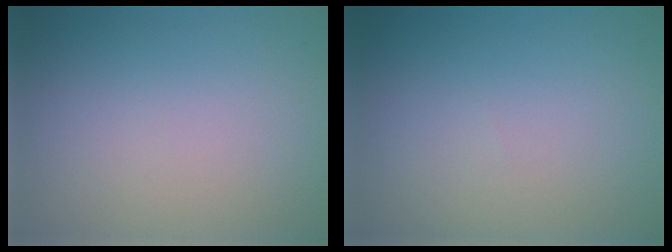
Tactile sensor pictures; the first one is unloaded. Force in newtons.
{"total": 0.0}